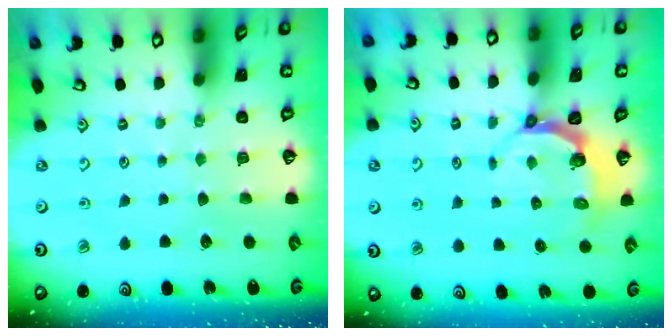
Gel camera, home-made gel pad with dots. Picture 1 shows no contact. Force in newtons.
{"total": 4.7, "press": 3.7, "slide": 2.8}